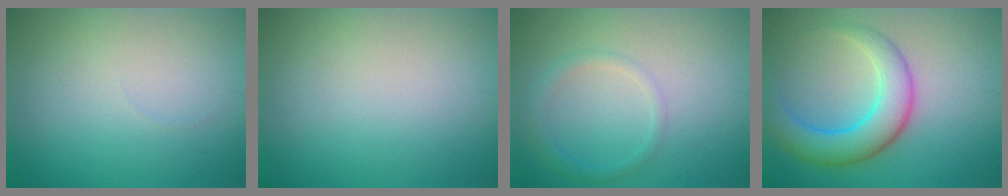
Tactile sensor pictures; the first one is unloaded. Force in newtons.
{"total": 0.0}
{"total": 1.7, "press": 1.7, "slide": 0.1}
{"total": 5.9, "press": 5.9, "slide": 0.2}